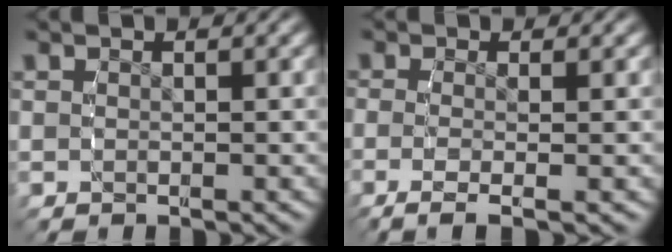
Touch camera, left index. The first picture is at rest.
{"total": 4.0, "force": [-2.1, 1.2, 3.2], "torque": [-0.078, -0.026, -0.020]}